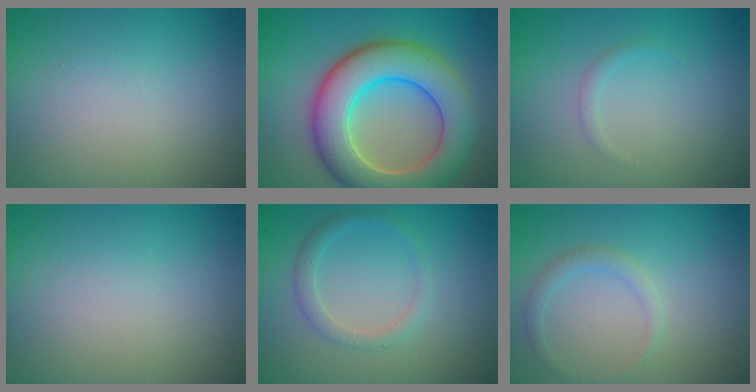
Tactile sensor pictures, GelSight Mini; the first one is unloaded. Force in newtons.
{"total": 9.3, "press": 9.3, "slide": 0.6}
{"total": 0.6, "press": 0.6, "slide": 0.1}
{"total": 0.0}
{"total": 1.7, "press": 1.7, "slide": 0.0}
{"total": 1.3, "press": 1.3, "slide": 0.1}